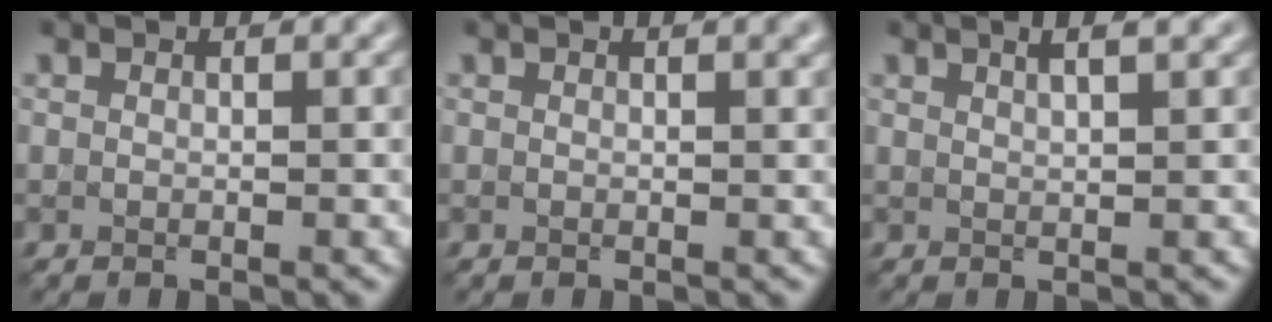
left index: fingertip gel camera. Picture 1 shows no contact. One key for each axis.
{"total": 1.0, "fx": 0.5, "fy": 0.3, "fz": 0.8, "tx": -0.005, "ty": 0.004, "tz": 0.007}
{"total": 2.6, "fx": 1.5, "fy": 0.8, "fz": 1.9, "tx": -0.010, "ty": 0.007, "tz": 0.005}